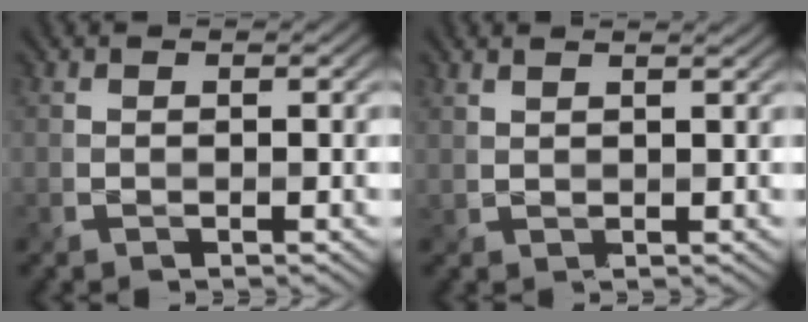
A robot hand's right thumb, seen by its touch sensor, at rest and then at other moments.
{"total": 1.9, "force": [1.7, 0.2, 0.7], "torque": [-0.014, 0.001, 0.029]}